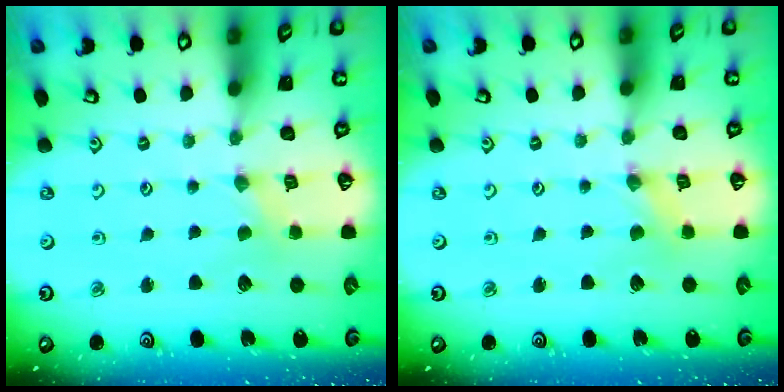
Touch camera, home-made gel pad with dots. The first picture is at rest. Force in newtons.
{"total": 0.0}